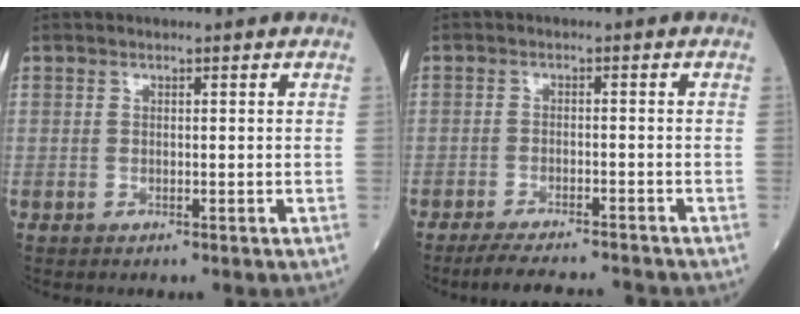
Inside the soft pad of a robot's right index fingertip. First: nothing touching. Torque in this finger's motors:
{"motor_torque": [-0.20, -0.58, 0.10, 0.01]}